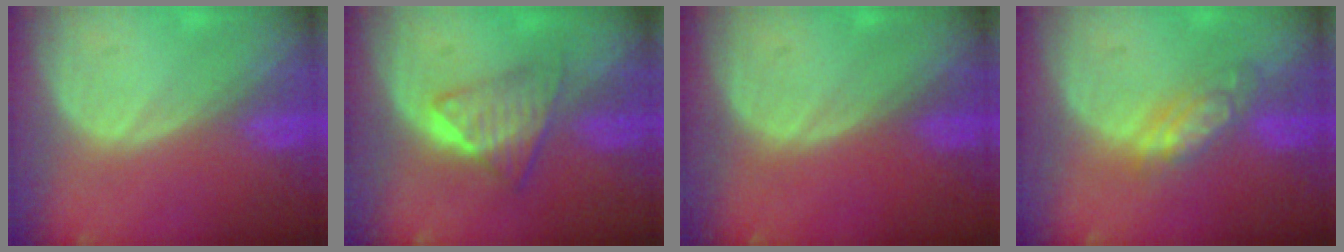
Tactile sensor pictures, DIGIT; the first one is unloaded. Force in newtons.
{"total": 6.1, "press": 5.2, "slide": 3.1}
{"total": 0.0}
{"total": 5.5, "press": 4.7, "slide": 2.8}